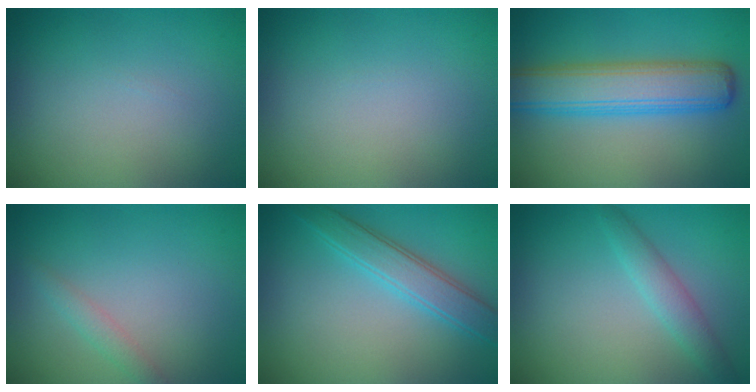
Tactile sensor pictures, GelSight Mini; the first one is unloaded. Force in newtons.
{"total": 0.0}
{"total": 6.8, "press": 6.8, "slide": 0.2}
{"total": 1.3, "press": 1.3, "slide": 0.1}
{"total": 3.3, "press": 3.3, "slide": 0.0}
{"total": 2.2, "press": 2.2, "slide": 0.1}